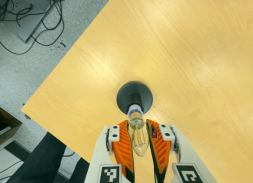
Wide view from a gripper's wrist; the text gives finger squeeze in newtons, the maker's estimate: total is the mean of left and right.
{"total": 21.5, "left": 24.0, "right": 19.0}